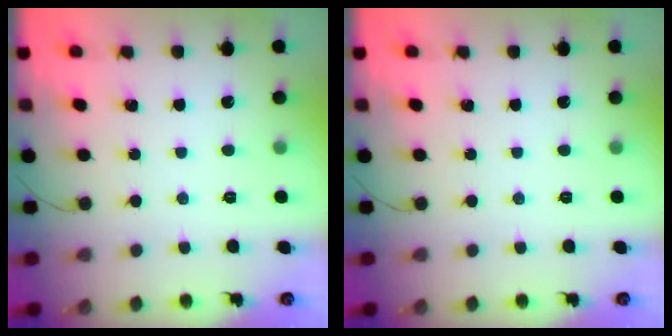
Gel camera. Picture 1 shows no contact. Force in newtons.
{"total": 0.0}